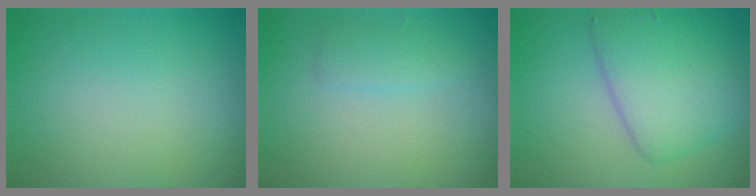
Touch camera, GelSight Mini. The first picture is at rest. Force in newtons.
{"total": 1.4, "press": 1.4, "slide": 0.1}
{"total": 6.0, "press": 6.0, "slide": 0.2}